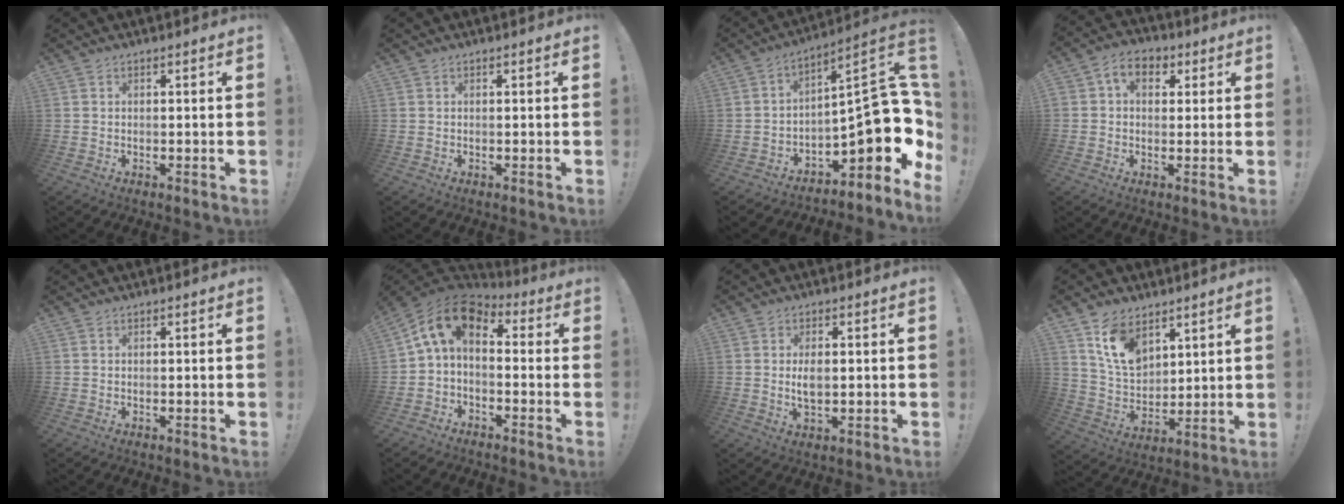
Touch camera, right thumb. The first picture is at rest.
{"total": 0.0}
{"total": 16.5, "force": [-2.8, 7.3, 14.6], "torque": [-0.178, 0.000, -0.038]}
{"total": 7.2, "force": [2.0, 5.4, 4.4], "torque": [-0.066, 0.006, 0.038]}
{"total": 0.0}
{"total": 10.7, "force": [2.7, 6.3, 8.2], "torque": [-0.155, -0.003, 0.047]}
{"total": 4.3, "force": [0.2, 2.2, 3.7], "torque": [-0.054, -0.006, -0.002]}
{"total": 12.6, "force": [7.8, 8.0, 6.0], "torque": [-0.110, -0.037, 0.154]}